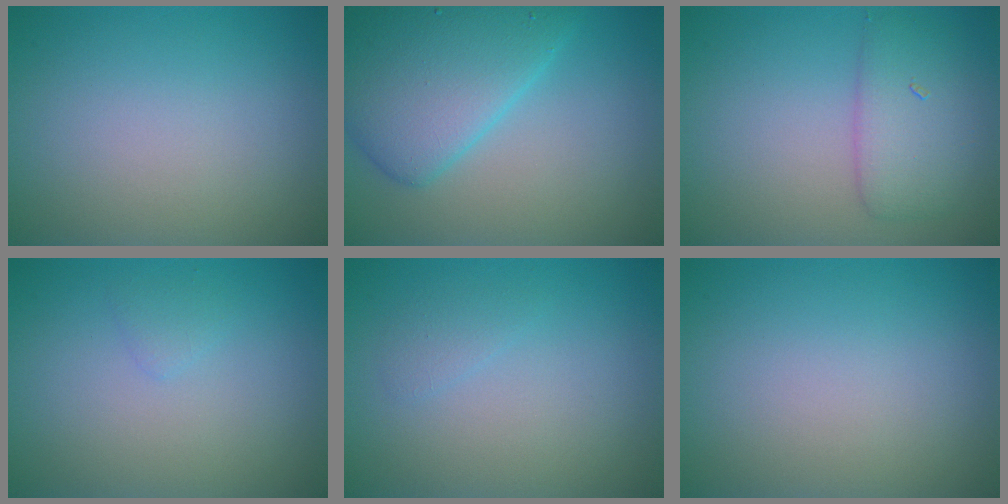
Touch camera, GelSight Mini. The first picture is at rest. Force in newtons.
{"total": 7.2, "press": 7.2, "slide": 0.2}
{"total": 3.6, "press": 3.6, "slide": 0.2}
{"total": 0.8, "press": 0.8, "slide": 0.0}
{"total": 0.9, "press": 0.9, "slide": 0.1}
{"total": 0.0}